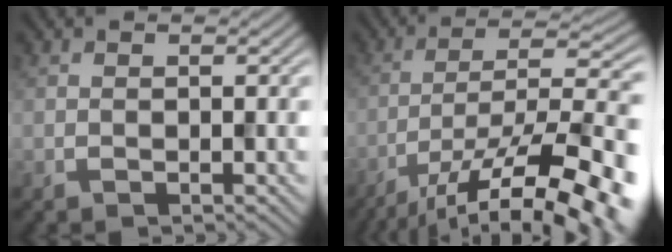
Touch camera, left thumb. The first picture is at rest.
{"total": 14.3, "force": [-9.5, 4.1, 9.9], "torque": [-0.160, -0.012, -0.149]}